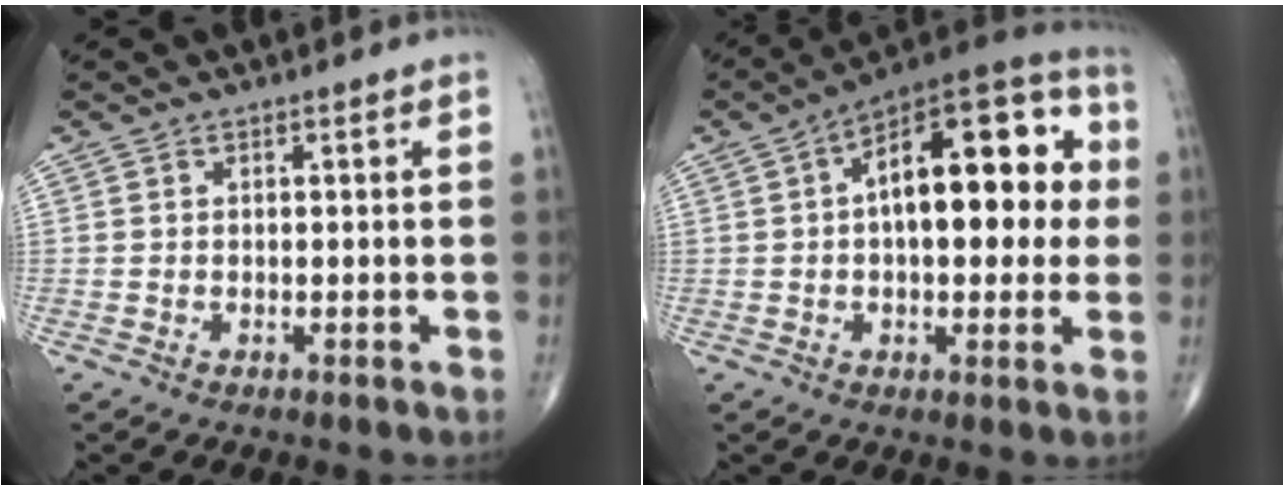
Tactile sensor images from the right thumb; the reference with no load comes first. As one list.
[{"total": 21.6, "force": [3.0, 10.3, 18.8], "torque": [-0.238, 0.033, 0.030]}]